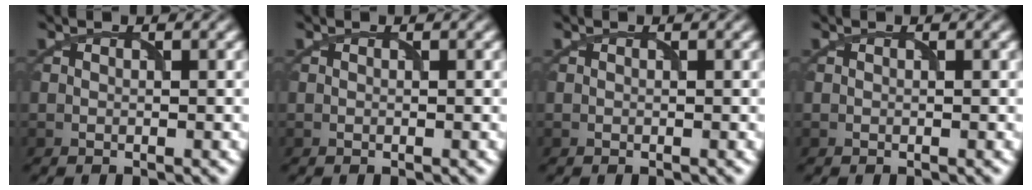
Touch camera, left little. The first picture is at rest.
{"total": 0.0}
{"total": 0.0}
{"total": 0.0}